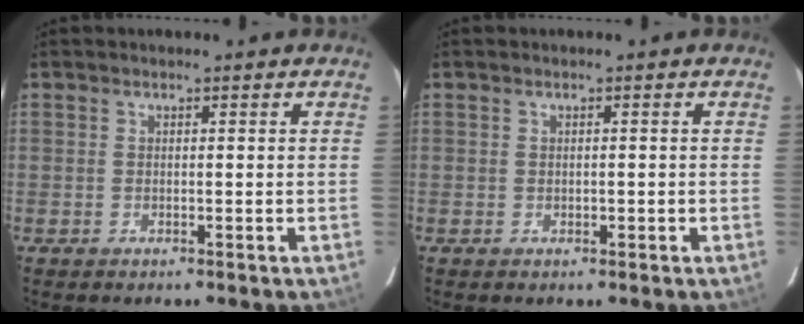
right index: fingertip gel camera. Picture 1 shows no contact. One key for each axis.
{"total": 0.7, "fx": -0.1, "fy": 0.5, "fz": 0.4, "tx": -0.006, "ty": 0.001, "tz": 0.000}